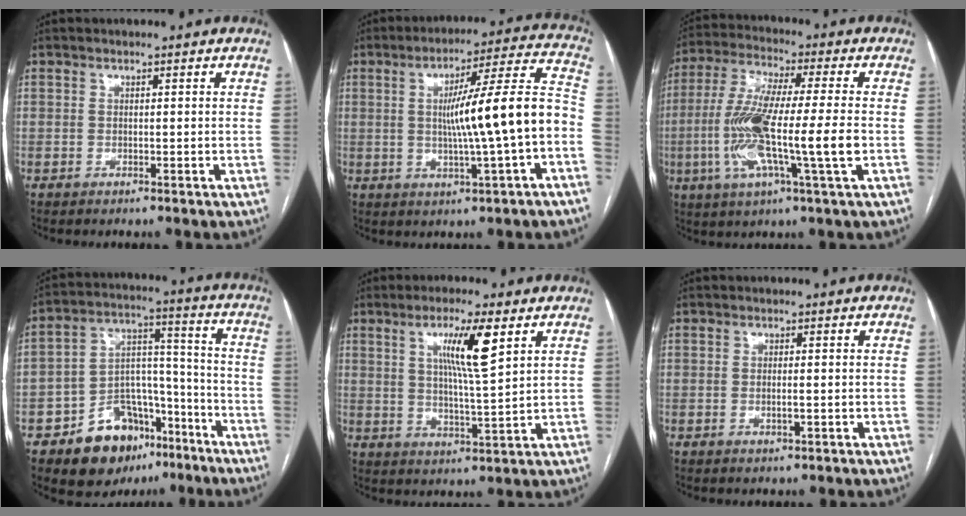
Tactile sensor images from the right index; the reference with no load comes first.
{"total": 14.6, "force": [-1.7, -0.1, 14.5], "torque": [-0.214, 0.021, -0.026]}
{"total": 15.2, "force": [-2.8, 0.4, 14.9], "torque": [-0.296, -0.008, -0.060]}
{"total": 15.1, "force": [-9.4, 9.2, 7.4], "torque": [-0.106, 0.049, -0.142]}
{"total": 8.6, "force": [3.6, 0.1, 7.8], "torque": [-0.141, -0.004, 0.063]}
{"total": 1.0, "force": [-0.3, 0.1, 1.0], "torque": [-0.021, -0.002, -0.004]}